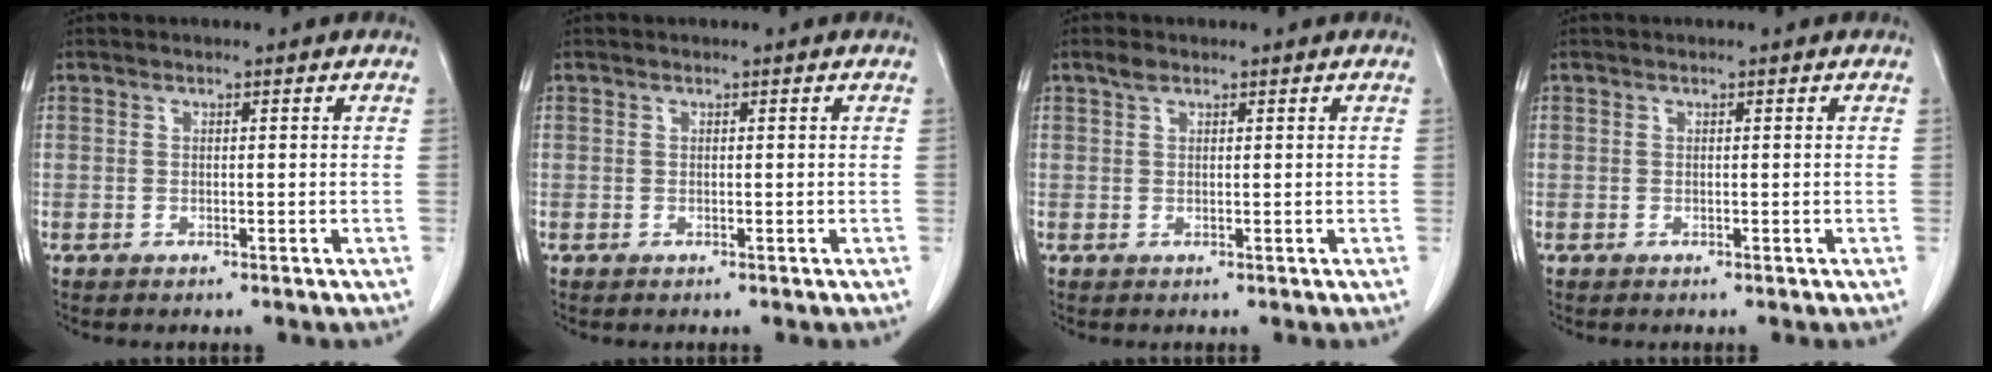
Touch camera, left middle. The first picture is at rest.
{"total": 0.0}
{"total": 1.3, "force": [1.0, 0.6, 0.7], "torque": [-0.017, 0.009, 0.018]}
{"total": 0.0}